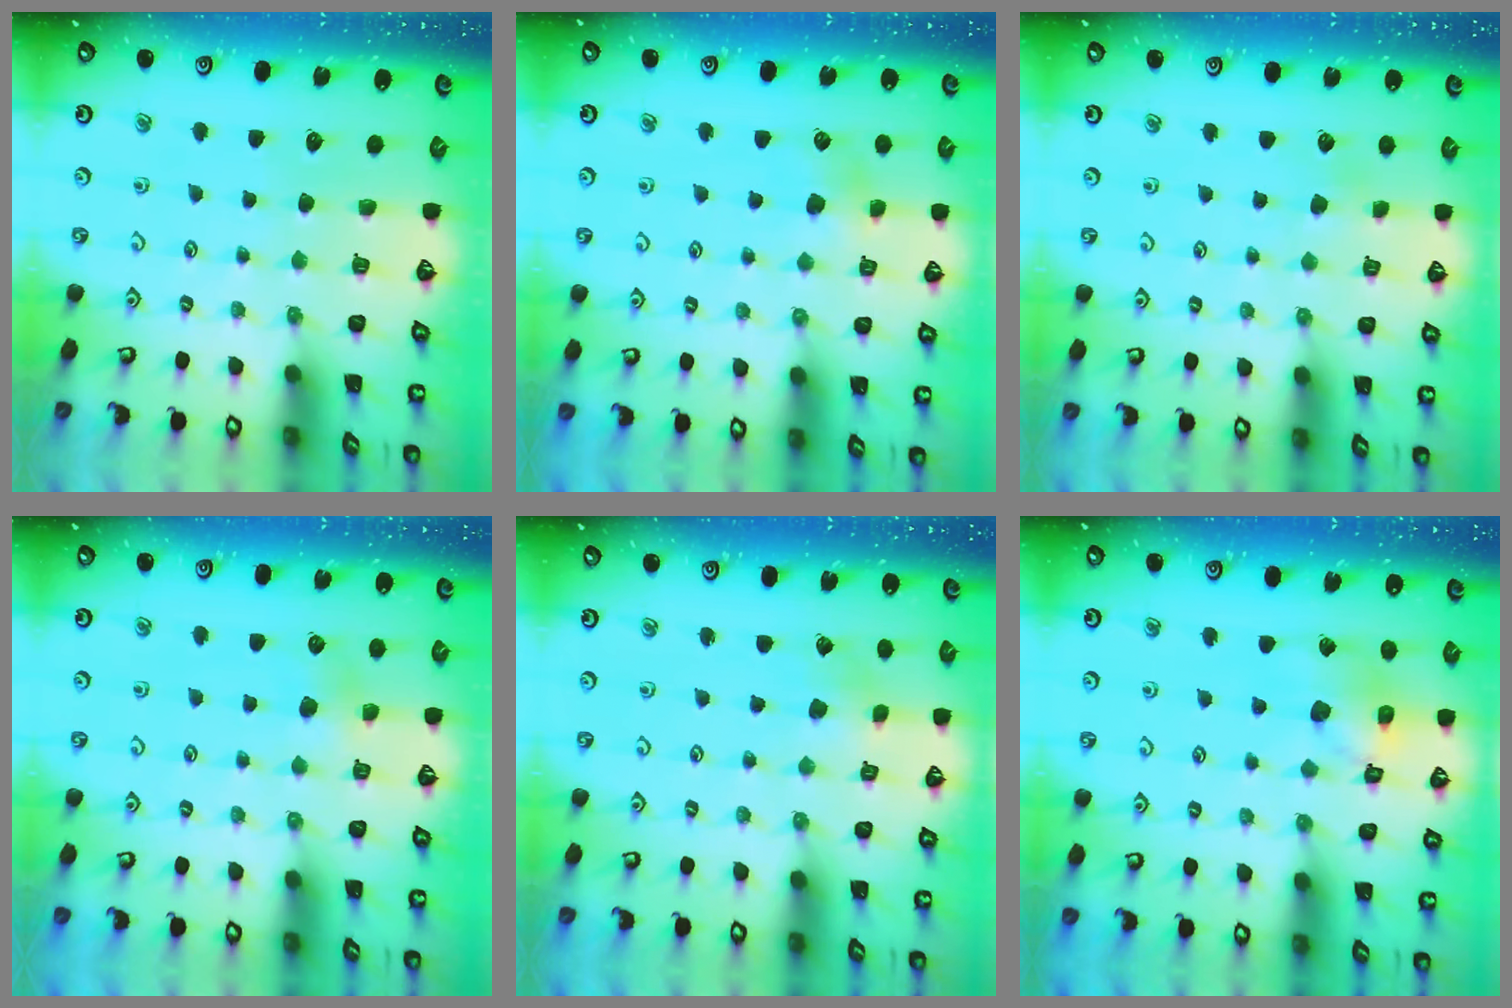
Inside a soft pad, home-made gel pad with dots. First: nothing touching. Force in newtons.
{"total": 5.1, "press": 5.1, "slide": 0.5}
{"total": 1.7, "press": 1.7, "slide": 0.1}
{"total": 3.9, "press": 3.8, "slide": 0.5}
{"total": 1.7, "press": 1.6, "slide": 0.2}
{"total": 12.5, "press": 12.4, "slide": 1.7}